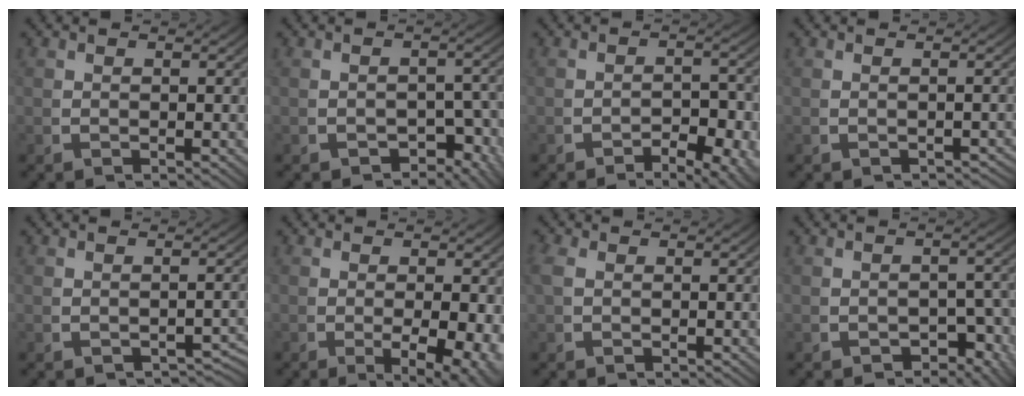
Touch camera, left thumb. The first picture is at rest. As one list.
[{"total": 3.4, "force": [-2.0, 2.0, 1.9], "torque": [-0.023, -0.019, -0.028]}, {"total": 5.9, "force": [-3.5, 2.9, 3.7], "torque": [-0.054, -0.023, -0.049]}, {"total": 1.5, "force": [-1.4, 0.3, 0.2], "torque": [-0.001, -0.003, -0.019]}, {"total": 2.2, "force": [-2.0, 0.6, 0.8], "torque": [-0.004, -0.003, -0.028]}, {"total": 5.8, "force": [-1.5, 2.9, 4.8], "torque": [-0.085, -0.027, -0.013]}, {"total": 0.9, "force": [0.2, 0.7, 0.6], "torque": [-0.024, -0.004, 0.008]}, {"total": 3.1, "force": [-1.9, 1.8, 1.7], "torque": [-0.020, -0.017, -0.028]}]